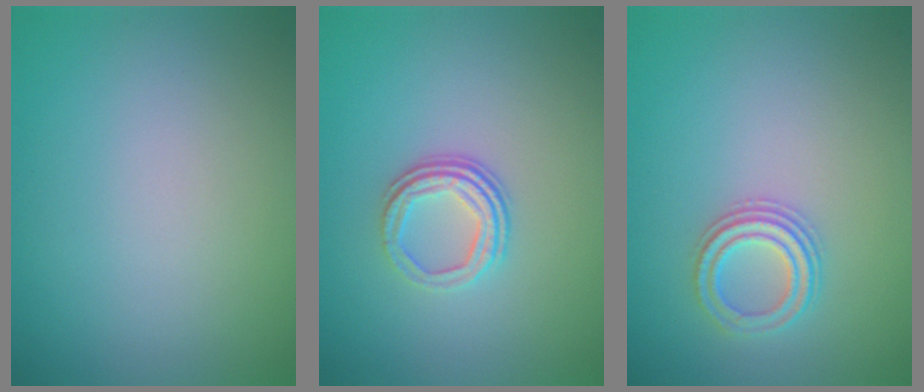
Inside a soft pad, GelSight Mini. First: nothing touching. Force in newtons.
{"total": 3.1, "press": 2.3, "slide": 2.1}
{"total": 2.2, "press": 2.1, "slide": 0.7}